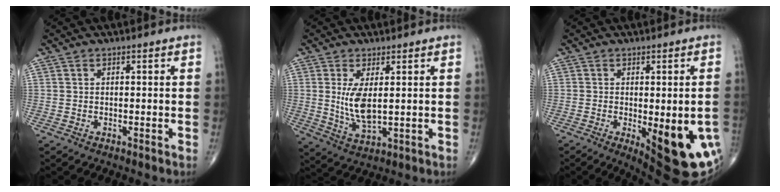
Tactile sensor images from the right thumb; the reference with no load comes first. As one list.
[{"total": 7.1, "force": [1.0, 2.7, 6.4], "torque": [-0.130, -0.022, 0.031]}, {"total": 17.2, "force": [-5.1, 6.2, 15.3], "torque": [-0.134, -0.004, -0.043]}]